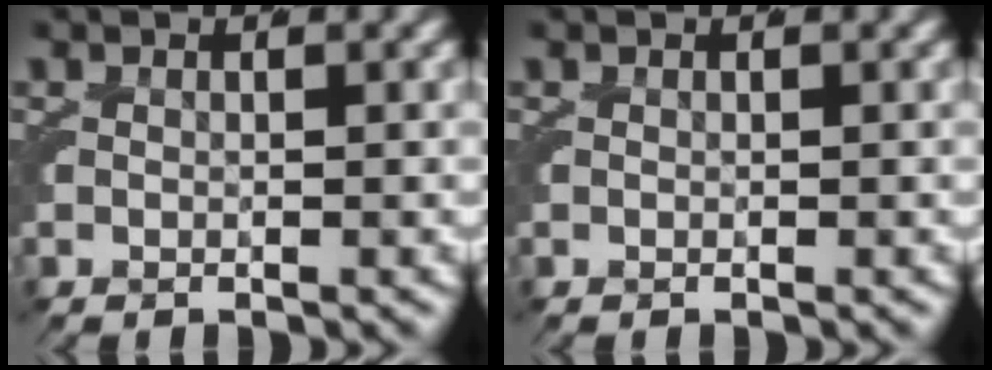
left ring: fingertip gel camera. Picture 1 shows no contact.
{"total": 0.0}